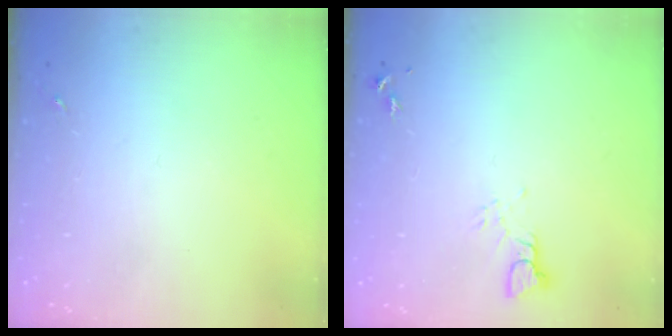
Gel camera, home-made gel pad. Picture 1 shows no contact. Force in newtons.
{"total": 3.4, "press": 3.4, "slide": 0.3}